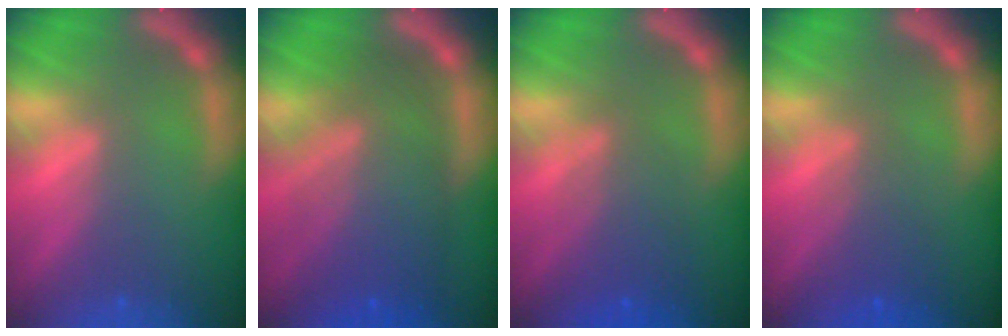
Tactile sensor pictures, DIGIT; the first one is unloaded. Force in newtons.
{"total": 9.5}
{"total": 4.6}
{"total": 3.1}